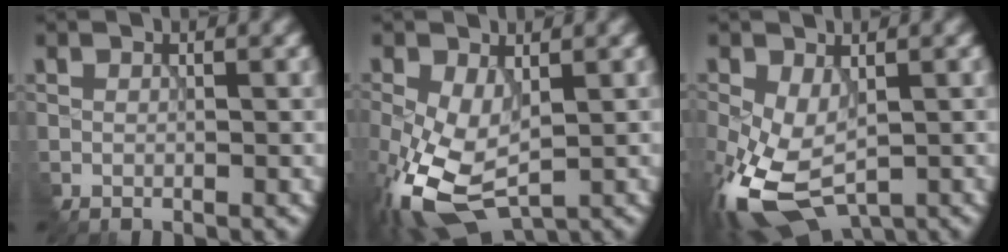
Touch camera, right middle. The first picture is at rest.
{"total": 7.8, "force": [-2.0, 4.1, 6.3], "torque": [-0.168, -0.018, -0.033]}
{"total": 8.3, "force": [-2.8, 4.4, 6.5], "torque": [-0.170, -0.020, -0.046]}